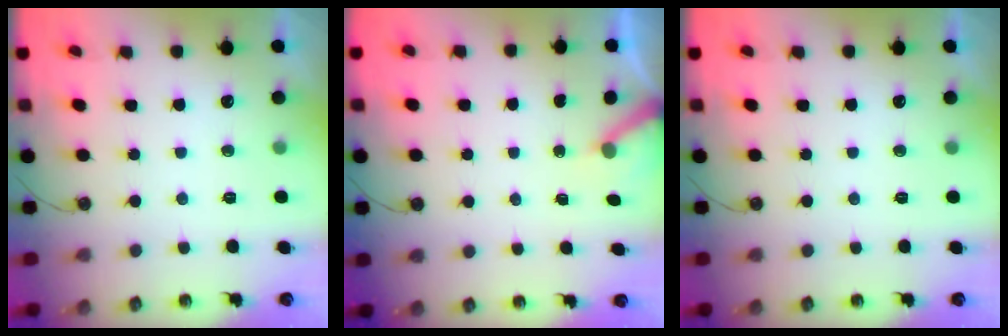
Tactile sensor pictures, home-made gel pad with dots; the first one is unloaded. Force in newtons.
{"total": 3.7, "press": 3.7, "slide": 0.3}
{"total": 0.0}